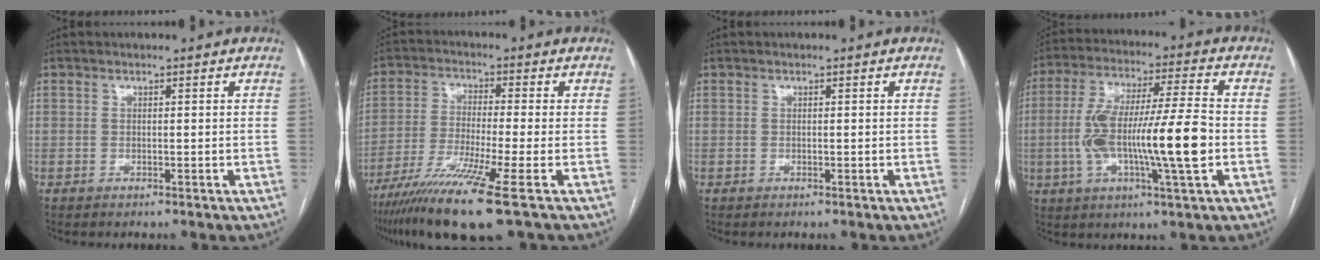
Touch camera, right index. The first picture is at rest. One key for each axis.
{"total": 12.2, "fx": -7.7, "fy": -1.4, "fz": 9.4, "tx": -0.181, "ty": -0.034, "tz": -0.135}
{"total": 0.0}
{"total": 16.2, "fx": -2.5, "fy": 1.3, "fz": 16.0, "tx": -0.300, "ty": 0.008, "tz": -0.046}